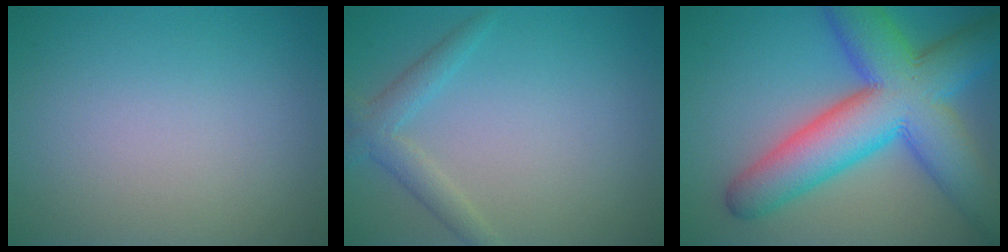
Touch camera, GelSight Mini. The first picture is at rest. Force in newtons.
{"total": 2.3, "press": 2.3, "slide": 0.2}
{"total": 12.7, "press": 12.7, "slide": 0.2}